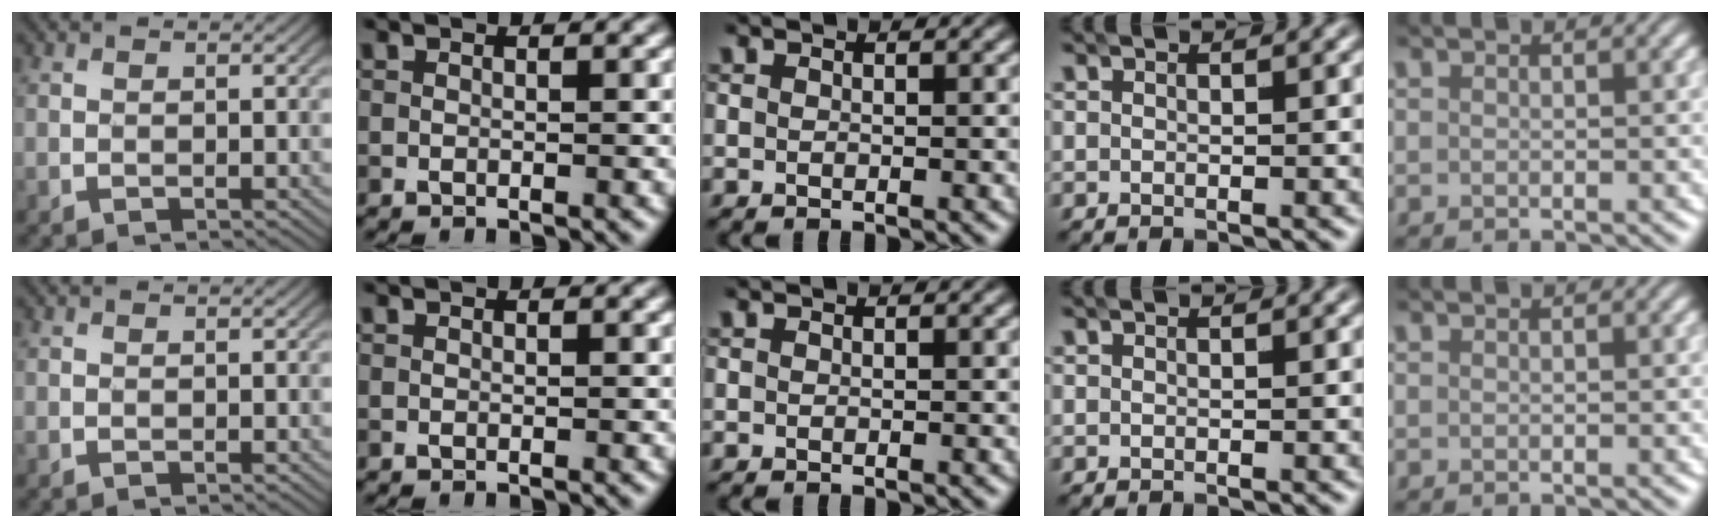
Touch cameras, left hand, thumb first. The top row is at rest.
{}